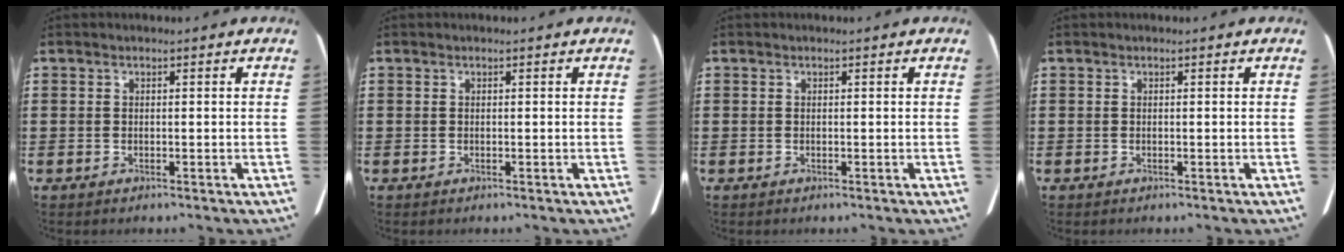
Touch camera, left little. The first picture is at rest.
{"total": 0.0}
{"total": 0.0}
{"total": 0.0}